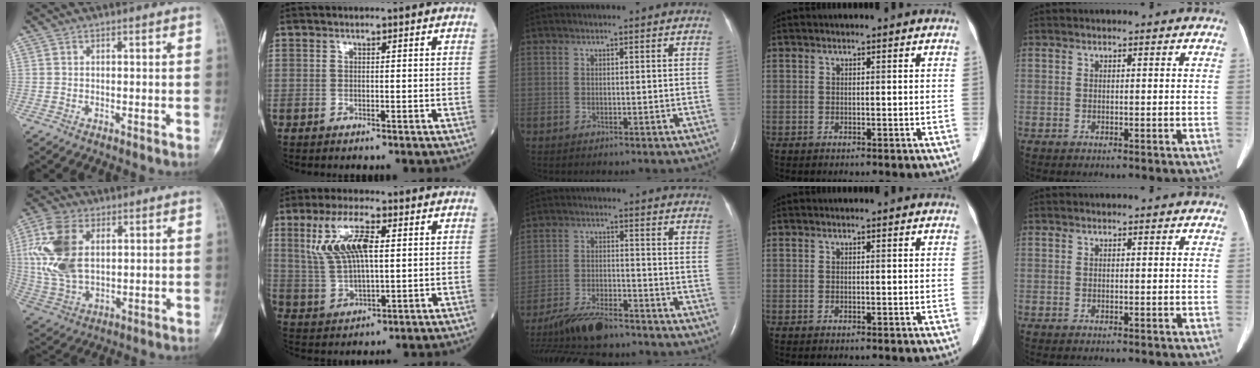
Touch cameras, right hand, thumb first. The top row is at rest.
{"thumb": {"total": 15.3, "force": [3.4, 9.3, 11.6], "torque": [-0.241, -0.004, 0.070]}, "index": {"total": 10.1, "force": [3.1, 3.0, 9.2], "torque": [-0.204, 0.014, 0.069]}, "middle": {"total": 12.5, "force": [-10.8, 2.7, 5.6], "torque": [-0.109, -0.014, -0.183]}}